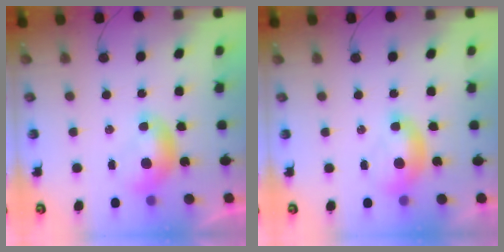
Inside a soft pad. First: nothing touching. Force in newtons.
{"total": 1.5, "press": 1.4, "slide": 0.6}